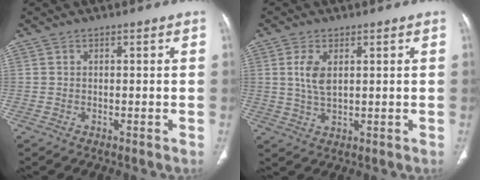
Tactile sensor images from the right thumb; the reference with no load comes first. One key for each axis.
{"total": 4.9, "fx": 1.3, "fy": 2.4, "fz": 4.1, "tx": -0.087, "ty": -0.007, "tz": 0.030}